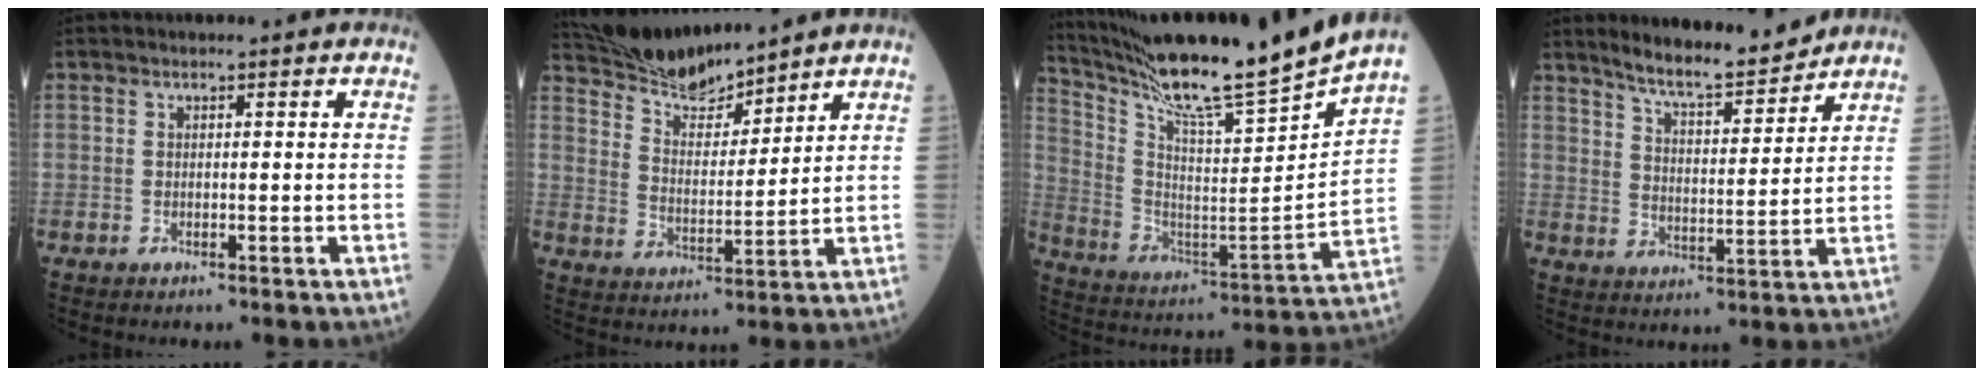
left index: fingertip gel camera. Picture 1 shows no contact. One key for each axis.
{"total": 9.9, "fx": 9.7, "fy": 0.7, "fz": 2.0, "tx": -0.053, "ty": 0.006, "tz": 0.187}
{"total": 21.8, "fx": 19.1, "fy": -2.8, "fz": 10.0, "tx": -0.185, "ty": -0.071, "tz": 0.308}
{"total": 9.5, "fx": 8.8, "fy": 0.7, "fz": 3.5, "tx": -0.065, "ty": -0.005, "tz": 0.149}